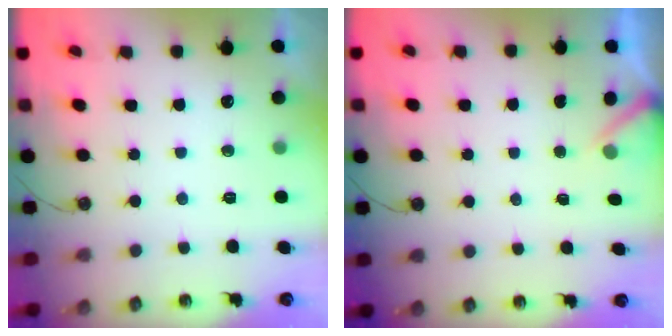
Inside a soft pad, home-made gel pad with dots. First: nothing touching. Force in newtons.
{"total": 2.4, "press": 2.4, "slide": 0.3}